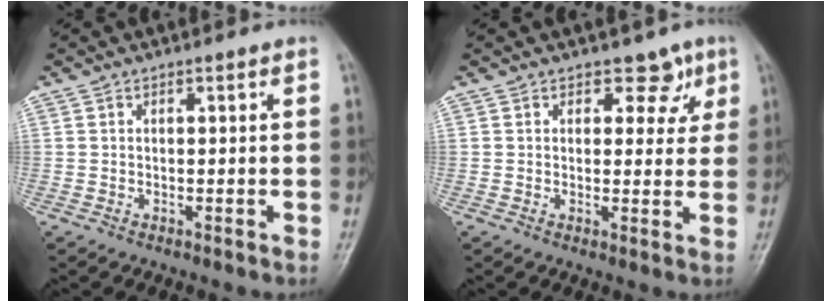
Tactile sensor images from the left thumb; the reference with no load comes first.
{"total": 4.2, "force": [2.4, 3.0, 1.7], "torque": [0.018, -0.010, 0.029]}